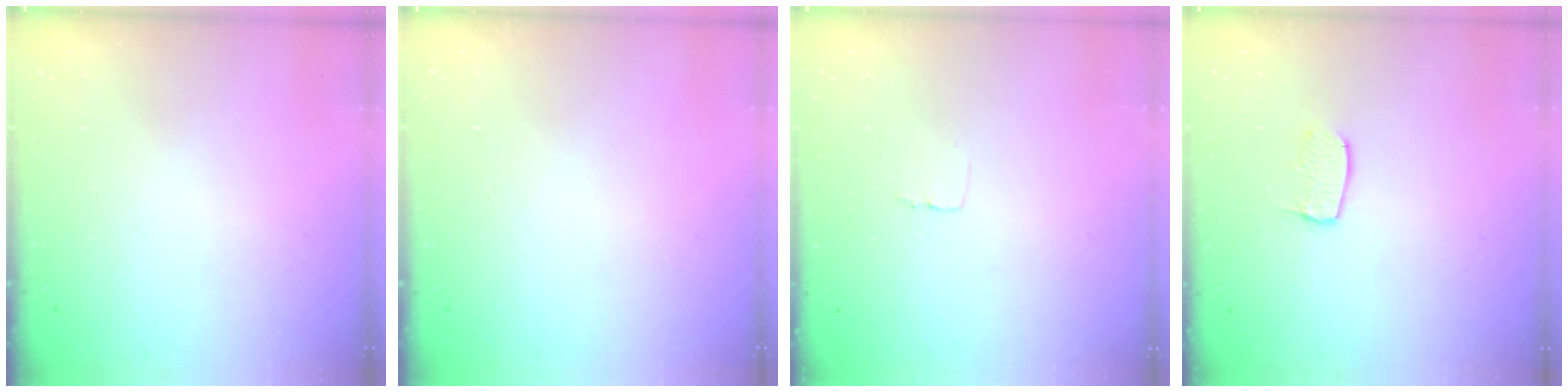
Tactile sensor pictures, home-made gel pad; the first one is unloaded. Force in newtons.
{"total": 0.0}
{"total": 2.6, "press": 2.6, "slide": 0.1}
{"total": 6.0, "press": 6.0, "slide": 0.5}